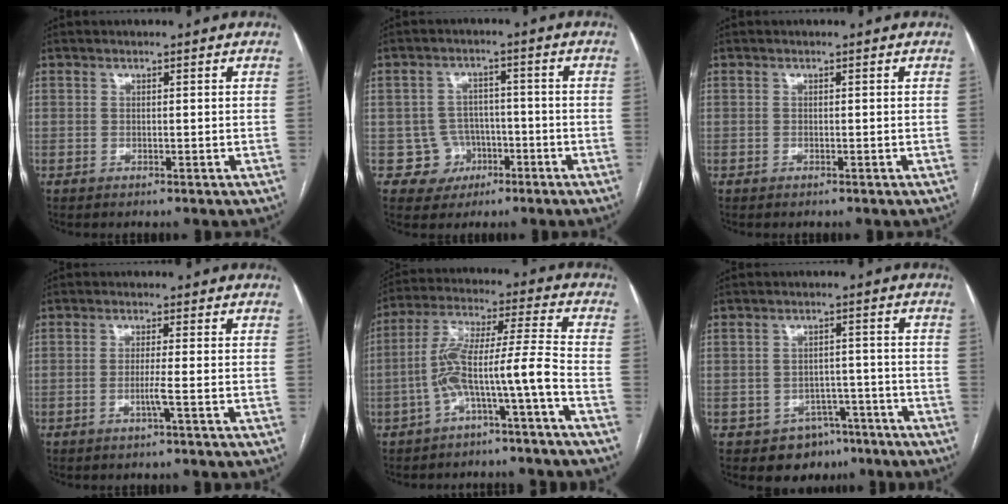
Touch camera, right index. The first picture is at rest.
{"total": 5.3, "force": [-2.0, 4.9, 0.1], "torque": [0.009, 0.016, -0.025]}
{"total": 0.0}
{"total": 2.2, "force": [-0.8, -0.6, 2.0], "torque": [-0.039, -0.003, -0.016]}
{"total": 9.9, "force": [-4.0, -0.3, 9.1], "torque": [-0.174, 0.035, -0.071]}
{"total": 6.8, "force": [-4.2, 5.2, 1.0], "torque": [0.003, 0.023, -0.049]}